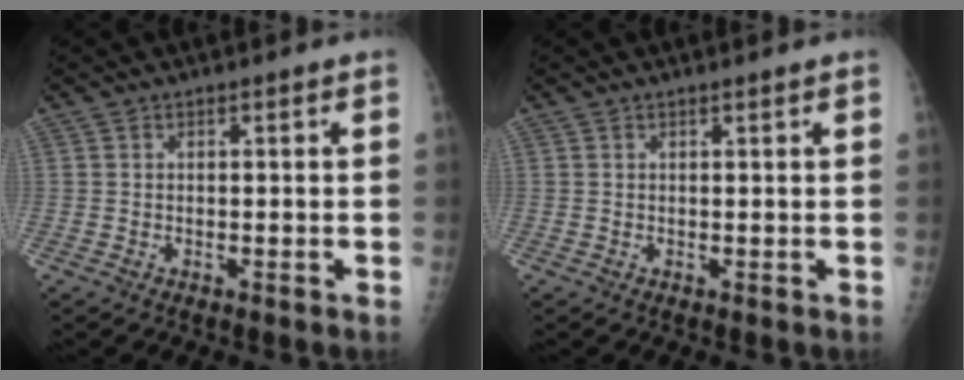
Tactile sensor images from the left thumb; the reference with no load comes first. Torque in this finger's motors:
{"motor_torque": [0.19, -0.17, -0.23, -0.20, -0.02]}